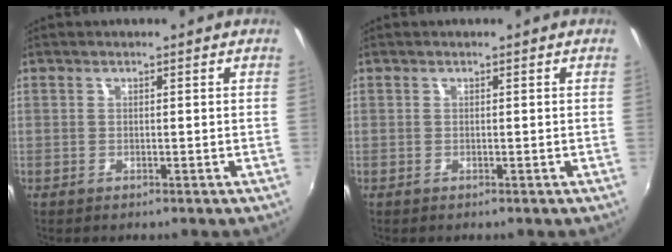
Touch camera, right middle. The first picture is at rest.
{"total": 0.0}